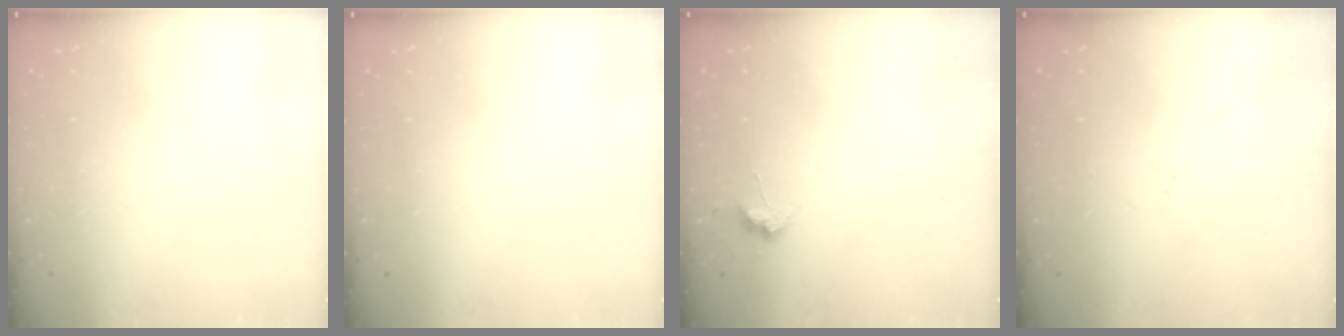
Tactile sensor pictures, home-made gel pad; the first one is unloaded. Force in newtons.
{"total": 0.0}
{"total": 7.3, "press": 7.2, "slide": 0.7}
{"total": 4.4, "press": 4.3, "slide": 0.7}